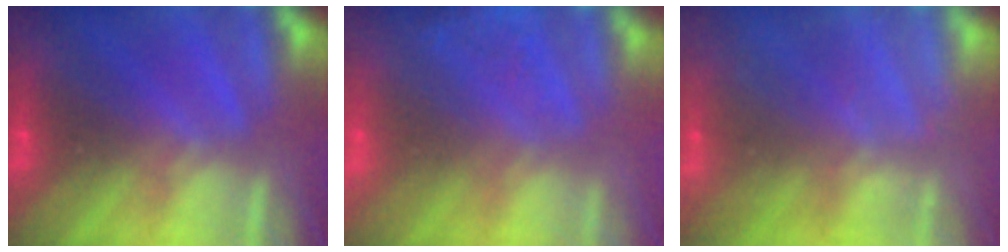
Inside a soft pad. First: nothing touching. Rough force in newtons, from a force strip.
{"total": 9.2}
{"total": 2.2}